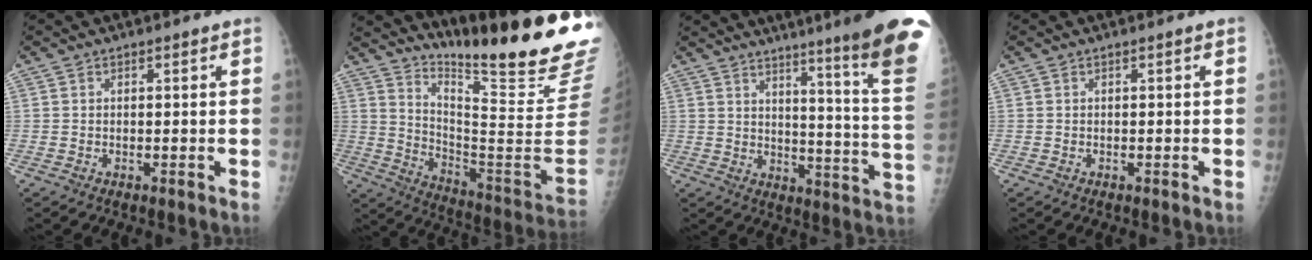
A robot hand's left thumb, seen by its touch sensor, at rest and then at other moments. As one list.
[{"total": 27.3, "force": [20.6, 2.3, 17.8], "torque": [-0.251, -0.161, 0.299]}, {"total": 22.5, "force": [15.9, -0.1, 16.0], "torque": [-0.195, -0.119, 0.203]}, {"total": 0.0}]